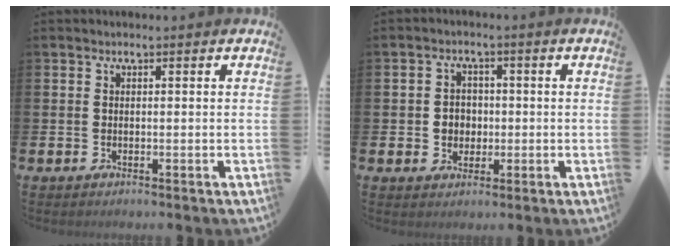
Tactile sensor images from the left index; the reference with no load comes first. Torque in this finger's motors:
{"motor_torque": [0.12, 0.04, 0.07, 0.06]}